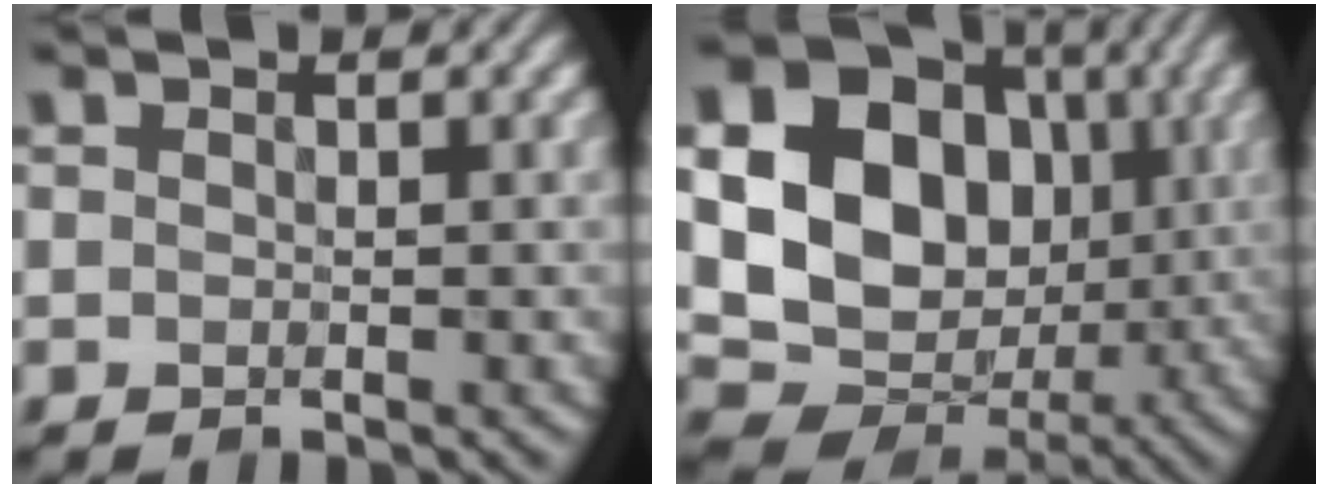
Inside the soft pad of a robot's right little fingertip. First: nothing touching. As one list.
[{"total": 21.1, "force": [3.1, 17.9, 10.7], "torque": [-0.224, 0.024, 0.030]}]